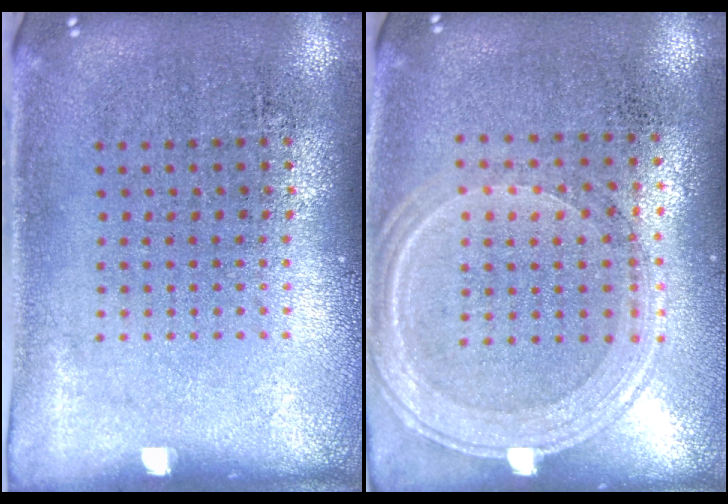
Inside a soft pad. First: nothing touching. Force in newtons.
{"total": 1.2, "press": 1.1, "slide": 0.4}